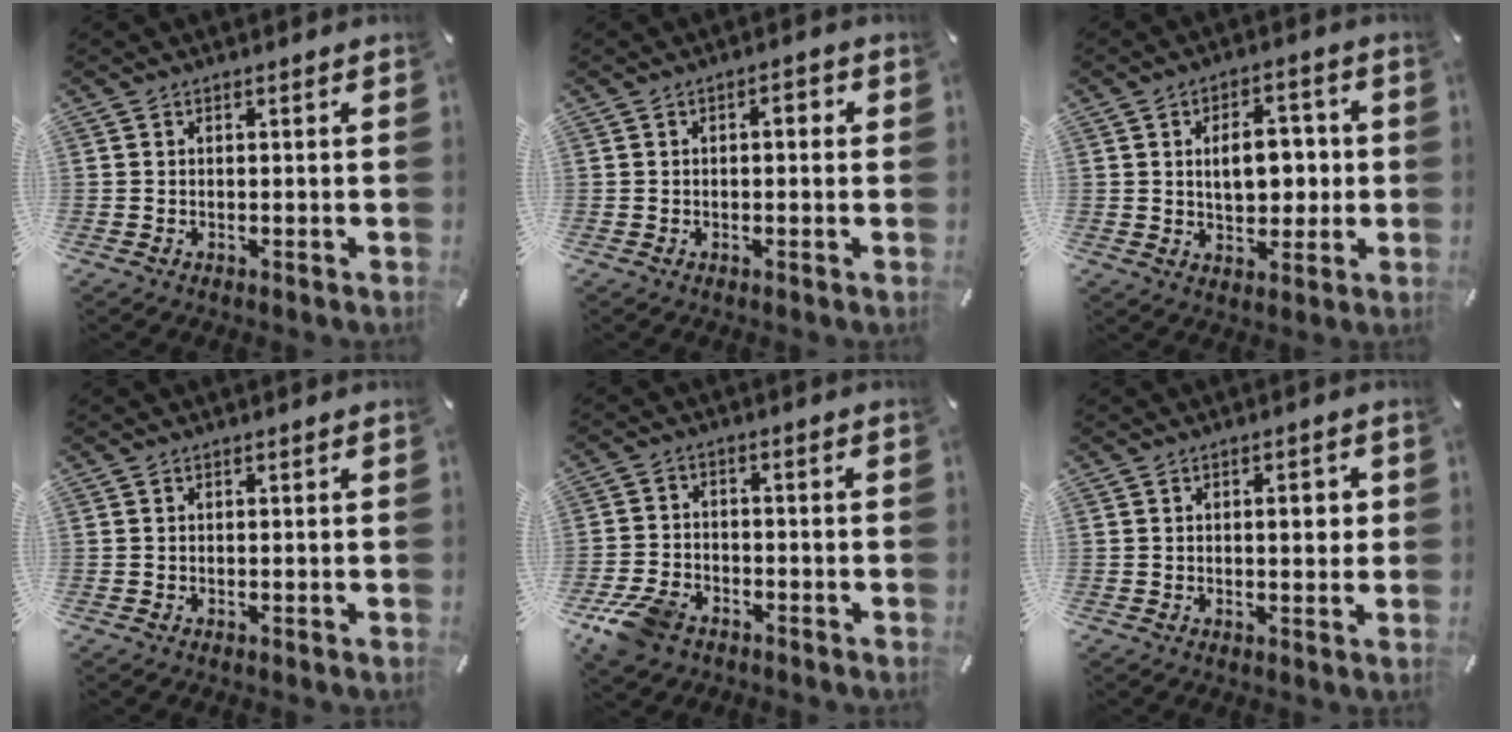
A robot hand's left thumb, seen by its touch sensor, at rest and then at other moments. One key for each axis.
{"total": 2.7, "fx": 0.0, "fy": 1.2, "fz": 2.4, "tx": -0.039, "ty": 0.009, "tz": -0.006}
{"total": 9.7, "fx": 0.7, "fy": 6.3, "fz": 7.3, "tx": -0.101, "ty": 0.004, "tz": 0.008}
{"total": 0.0}
{"total": 8.1, "fx": -5.3, "fy": 4.8, "fz": 3.8, "tx": -0.088, "ty": 0.022, "tz": -0.101}
{"total": 4.2, "fx": 0.7, "fy": 1.8, "fz": 3.7, "tx": -0.042, "ty": -0.004, "tz": 0.002}